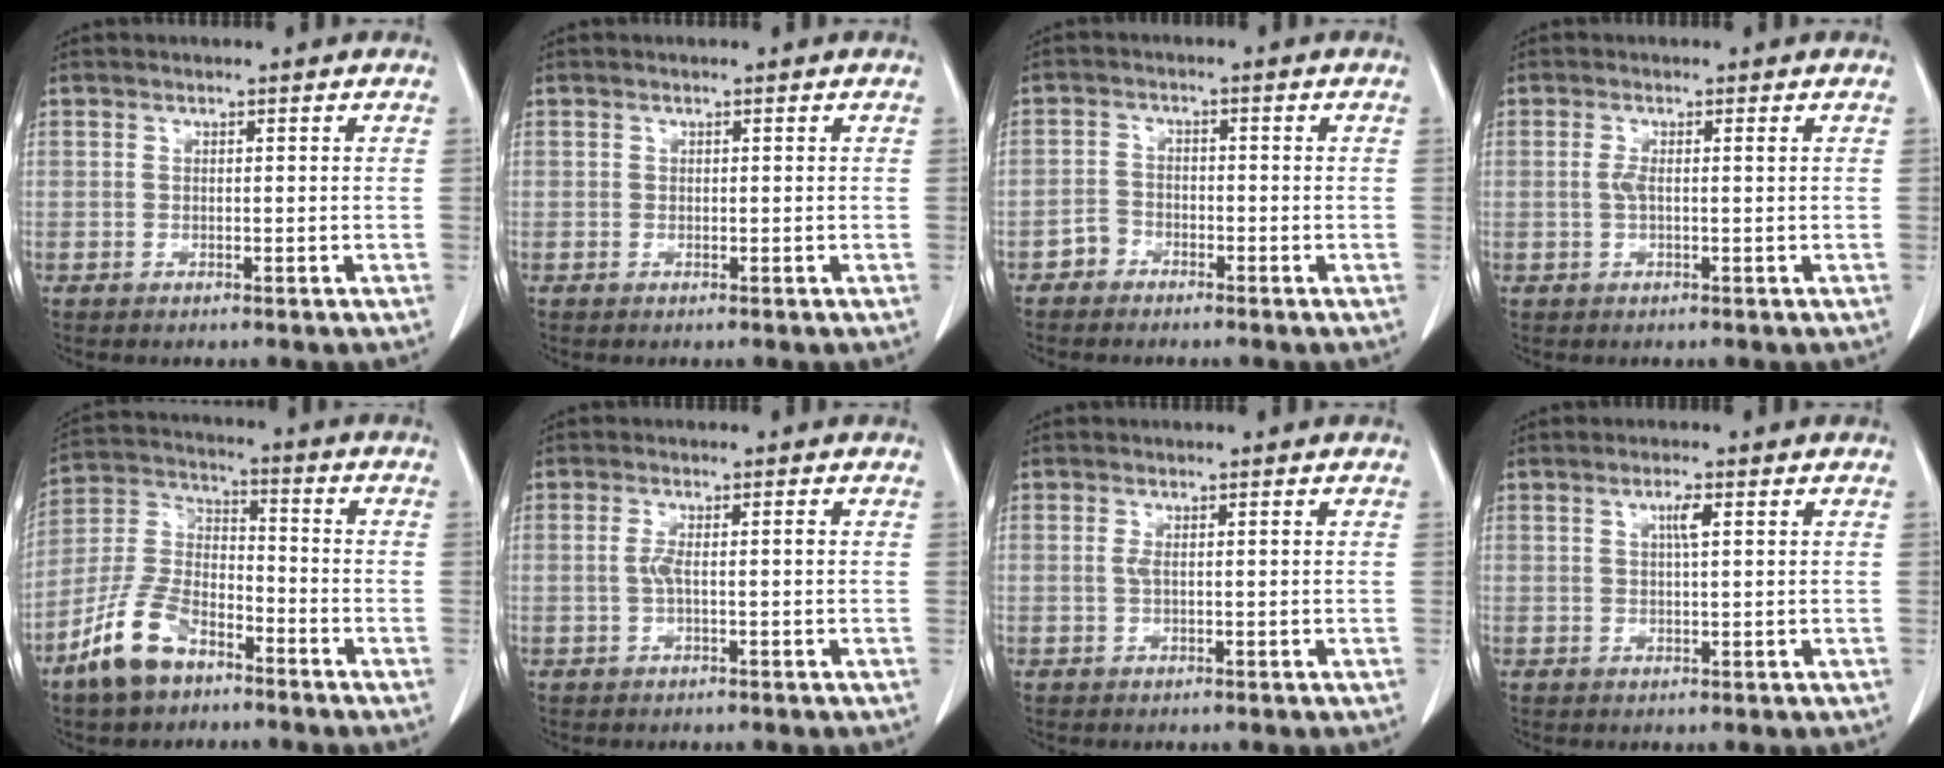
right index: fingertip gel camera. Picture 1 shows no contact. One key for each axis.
{"total": 0.0}
{"total": 2.3, "fx": -1.7, "fy": 1.5, "fz": 0.2, "tx": -0.010, "ty": 0.007, "tz": -0.037}
{"total": 1.6, "fx": 0.1, "fy": 0.2, "fz": 1.6, "tx": -0.037, "ty": 0.001, "tz": 0.001}
{"total": 11.5, "fx": -7.6, "fy": 5.3, "fz": 6.9, "tx": -0.162, "ty": 0.000, "tz": -0.153}
{"total": 2.1, "fx": -0.3, "fy": 0.1, "fz": 2.1, "tx": -0.042, "ty": 0.002, "tz": -0.007}
{"total": 1.0, "fx": 0.0, "fy": 0.1, "fz": 1.0, "tx": -0.023, "ty": -0.001, "tz": 0.001}
{"total": 2.0, "fx": 0.7, "fy": 0.1, "fz": 1.9, "tx": -0.036, "ty": 0.000, "tz": 0.011}